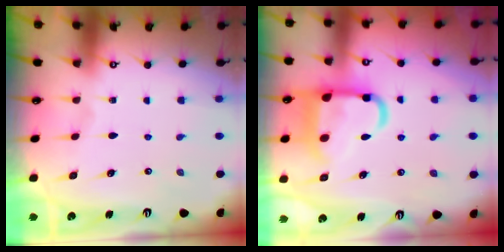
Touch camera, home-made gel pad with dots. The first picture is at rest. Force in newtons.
{"total": 13.4, "press": 13.3, "slide": 1.7}